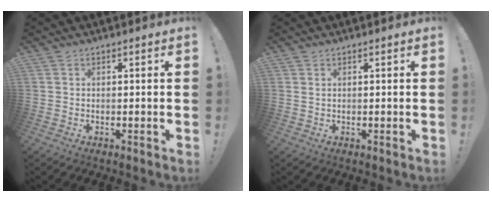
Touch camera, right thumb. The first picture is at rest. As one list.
[{"total": 0.9, "force": [0.5, 0.1, 0.7], "torque": [-0.017, 0.001, 0.009]}]